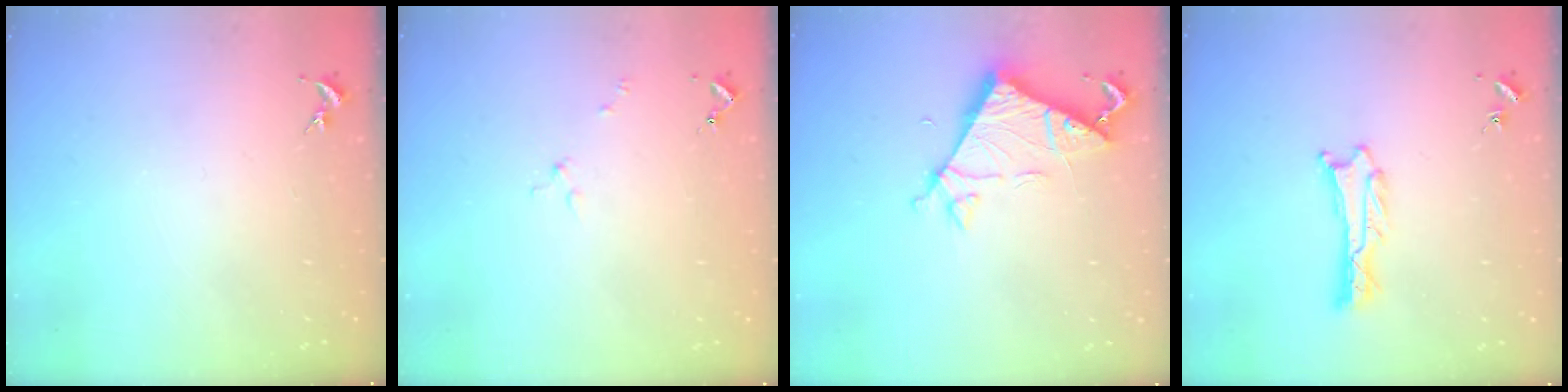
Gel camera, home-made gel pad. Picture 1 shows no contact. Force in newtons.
{"total": 1.7, "press": 1.7, "slide": 0.3}
{"total": 6.7, "press": 6.7, "slide": 0.6}
{"total": 0.9, "press": 0.8, "slide": 0.1}